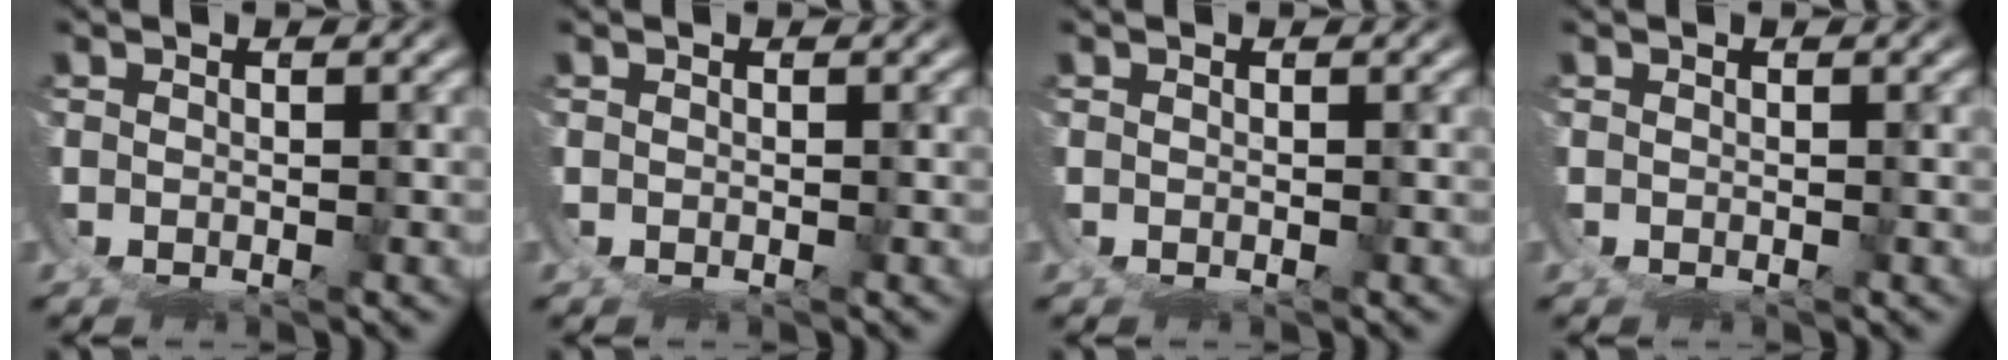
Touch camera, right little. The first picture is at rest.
{"total": 0.0}
{"total": 0.0}
{"total": 0.0}